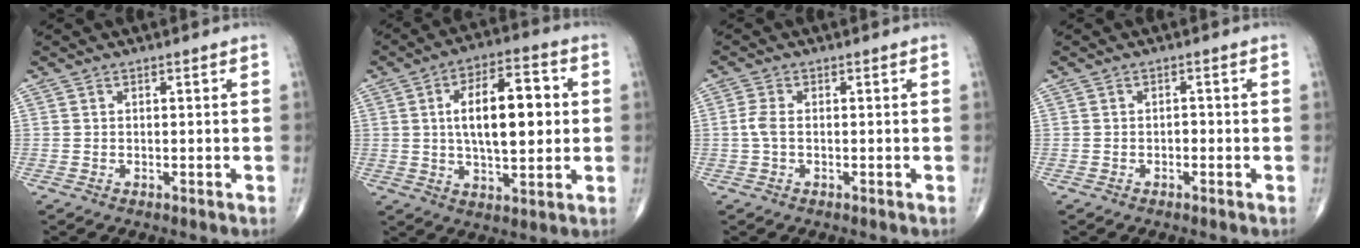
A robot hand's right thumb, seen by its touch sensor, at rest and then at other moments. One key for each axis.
{"total": 15.3, "fx": 1.7, "fy": 6.8, "fz": 13.6, "tx": -0.198, "ty": 0.012, "tz": 0.025}
{"total": 2.4, "fx": -0.2, "fy": 1.2, "fz": 2.1, "tx": -0.054, "ty": 0.003, "tz": -0.008}
{"total": 1.0, "fx": -0.4, "fy": 0.6, "fz": 0.6, "tx": -0.004, "ty": 0.003, "tz": -0.012}